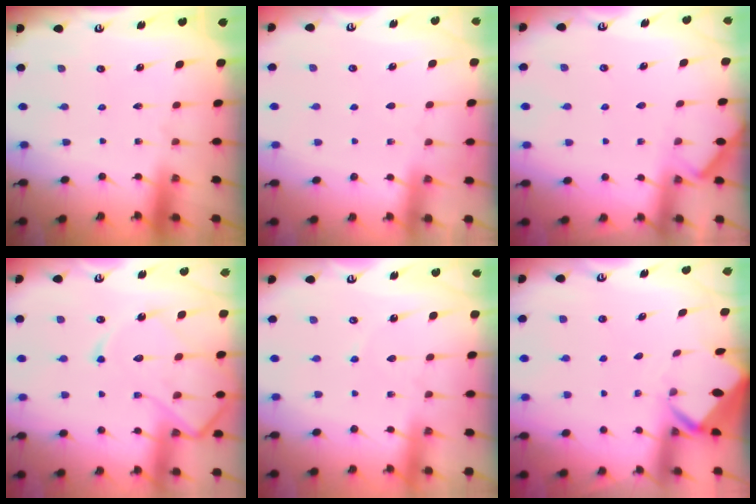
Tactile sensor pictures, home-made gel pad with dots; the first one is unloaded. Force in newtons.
{"total": 3.2, "press": 3.2, "slide": 0.3}
{"total": 3.0, "press": 2.9, "slide": 0.3}
{"total": 13.8, "press": 13.7, "slide": 1.3}
{"total": 2.4, "press": 2.4, "slide": 0.4}
{"total": 2.8, "press": 2.8, "slide": 0.1}